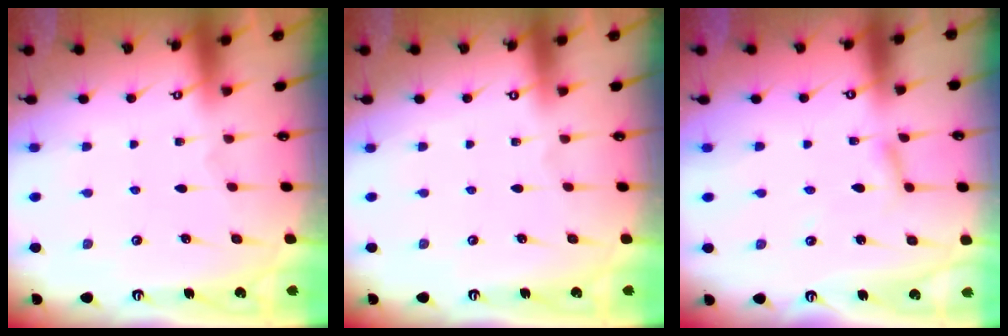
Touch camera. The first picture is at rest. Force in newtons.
{"total": 0.6, "press": 0.5, "slide": 0.4}
{"total": 2.2, "press": 2.2, "slide": 0.3}